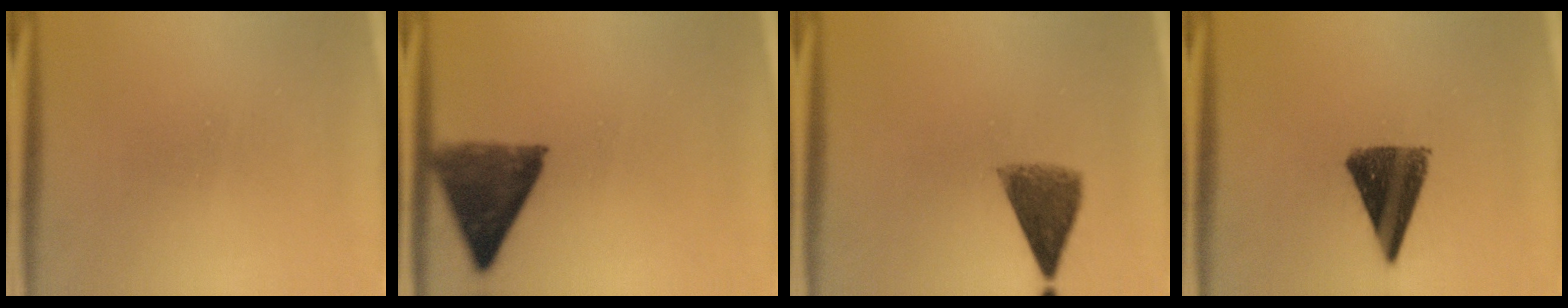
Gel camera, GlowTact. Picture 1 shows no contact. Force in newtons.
{"total": 7.8}
{"total": 6.7}
{"total": 10.6}